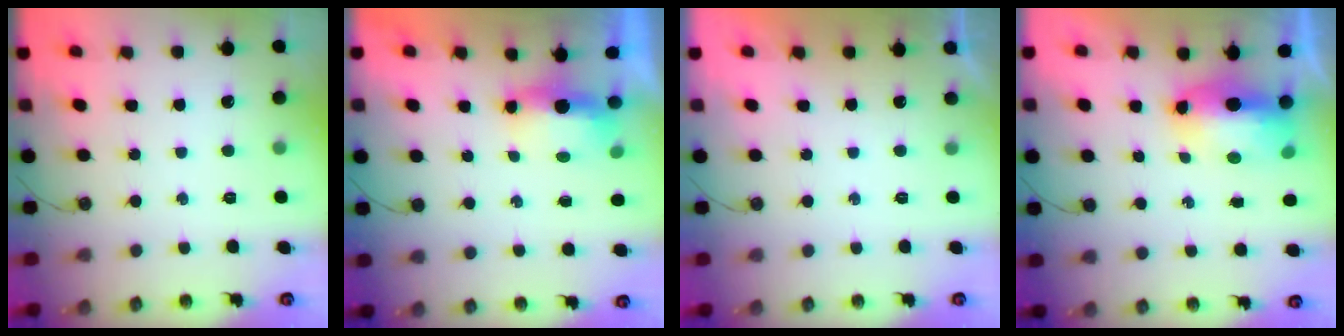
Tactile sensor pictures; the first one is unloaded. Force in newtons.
{"total": 5.6, "press": 5.6, "slide": 0.9}
{"total": 0.0}
{"total": 9.4, "press": 9.2, "slide": 2.2}